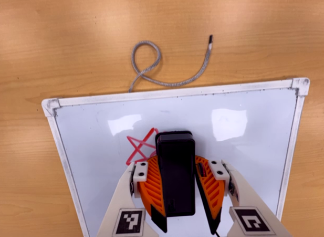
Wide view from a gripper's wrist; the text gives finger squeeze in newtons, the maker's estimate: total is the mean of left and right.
{"total": 14.5, "left": 15.9, "right": 13.0}